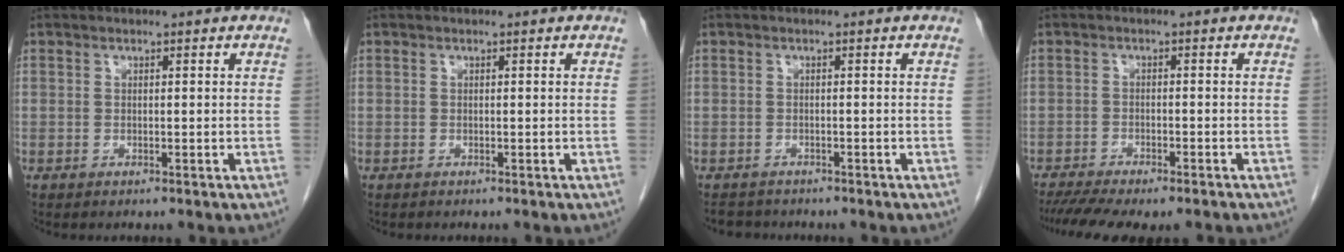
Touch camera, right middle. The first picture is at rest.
{"total": 0.0}
{"total": 3.0, "force": [-2.7, 1.2, 0.2], "torque": [-0.005, -0.005, -0.042]}
{"total": 10.6, "force": [-8.7, 2.4, 5.6], "torque": [-0.086, -0.004, -0.127]}